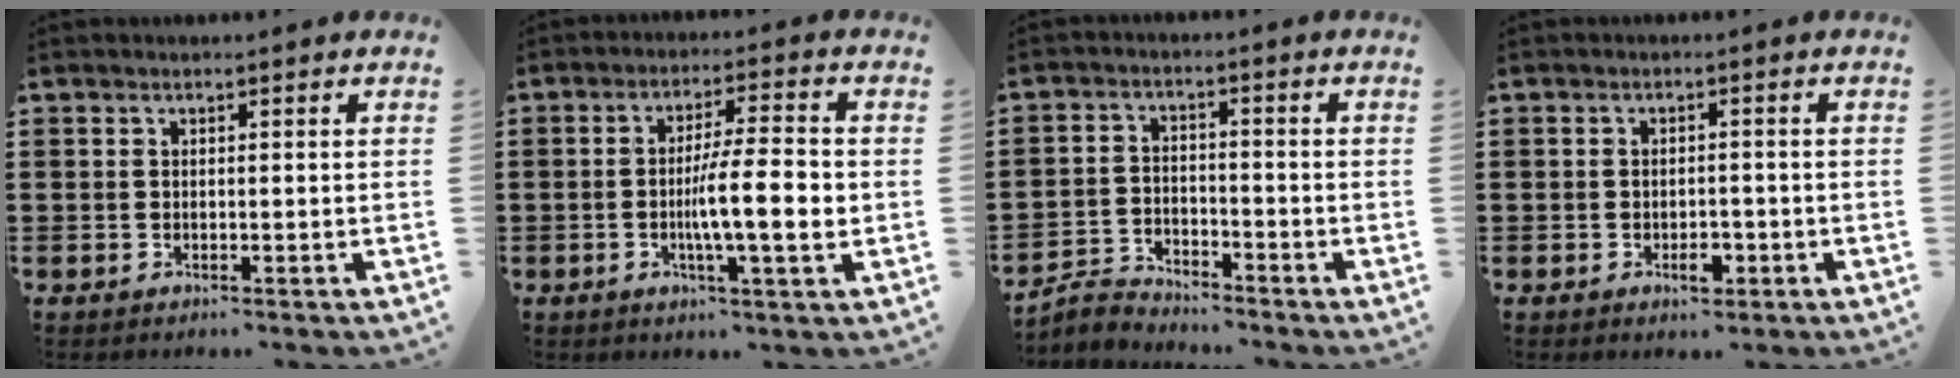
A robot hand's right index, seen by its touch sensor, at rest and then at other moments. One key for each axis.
{"total": 9.0, "fx": -1.2, "fy": 1.3, "fz": 8.9, "tx": -0.141, "ty": -0.002, "tz": -0.022}
{"total": 3.1, "fx": -3.0, "fy": 0.8, "fz": 0.2, "tx": -0.019, "ty": 0.003, "tz": -0.068}
{"total": 2.8, "fx": -1.2, "fy": 1.3, "fz": 2.1, "tx": -0.039, "ty": 0.002, "tz": -0.022}